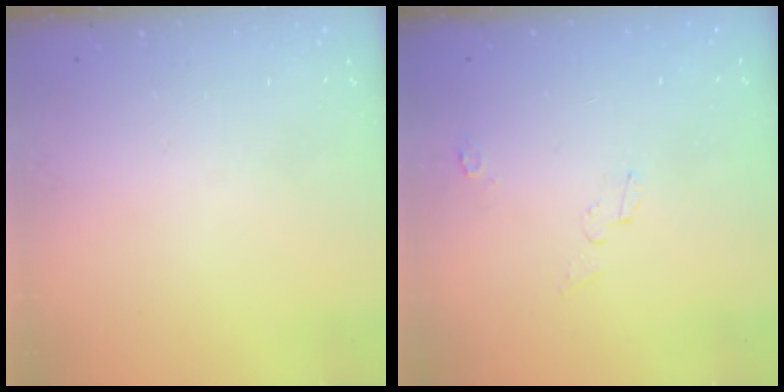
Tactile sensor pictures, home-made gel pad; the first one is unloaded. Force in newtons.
{"total": 3.2, "press": 3.2, "slide": 0.3}